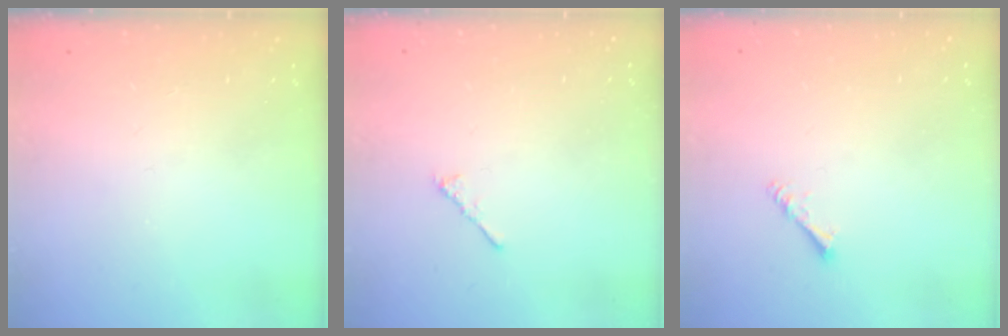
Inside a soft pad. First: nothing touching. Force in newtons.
{"total": 2.3, "press": 2.2, "slide": 0.6}
{"total": 1.4, "press": 1.3, "slide": 0.3}